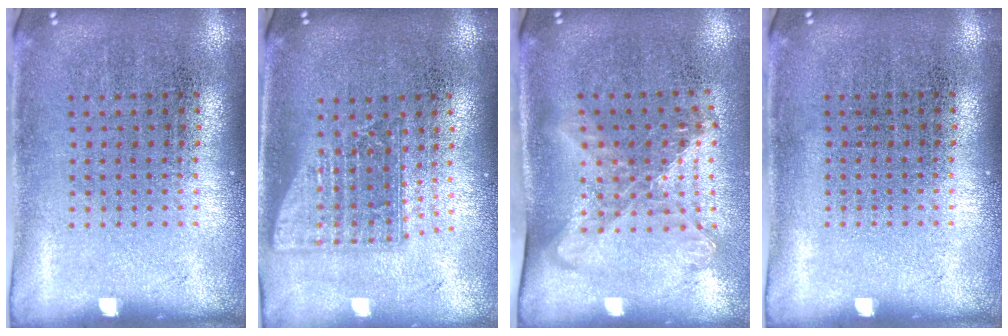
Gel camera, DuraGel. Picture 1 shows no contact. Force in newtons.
{"total": 1.5, "press": 1.2, "slide": 0.9}
{"total": 1.7, "press": 1.4, "slide": 1.1}
{"total": 0.0}